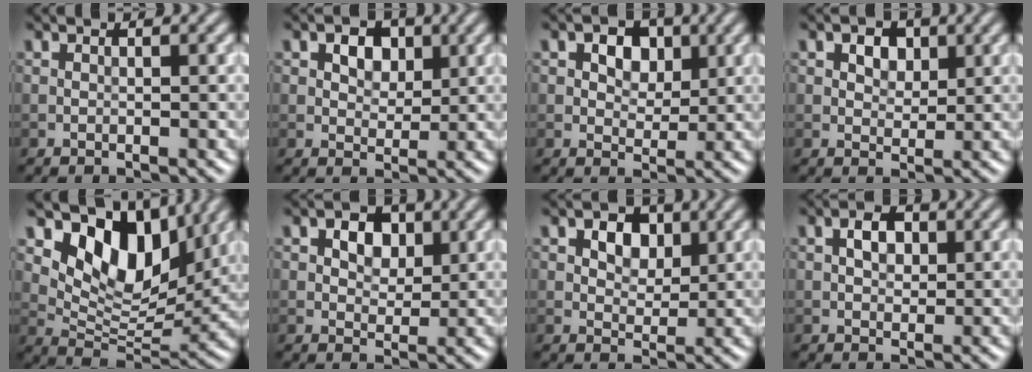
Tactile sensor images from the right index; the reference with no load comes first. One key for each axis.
{"total": 3.5, "fx": 1.4, "fy": 2.4, "fz": 2.1, "tx": -0.031, "ty": 0.000, "tz": 0.013}
{"total": 4.3, "fx": 1.6, "fy": 2.9, "fz": 2.8, "tx": -0.037, "ty": 0.003, "tz": 0.009}
{"total": 3.0, "fx": 1.4, "fy": 2.0, "fz": 1.8, "tx": -0.026, "ty": -0.001, "tz": 0.017}
{"total": 9.5, "fx": 4.8, "fy": 5.4, "fz": 6.1, "tx": -0.096, "ty": -0.009, "tz": 0.088}
{"total": 3.9, "fx": 1.4, "fy": 2.6, "fz": 2.4, "tx": -0.033, "ty": 0.002, "tz": 0.009}
{"total": 4.3, "fx": 1.7, "fy": 2.8, "fz": 2.7, "tx": -0.039, "ty": 0.004, "tz": 0.013}
{"total": 2.4, "fx": 0.6, "fy": 1.7, "fz": 1.7, "tx": -0.029, "ty": 0.003, "tz": 0.006}